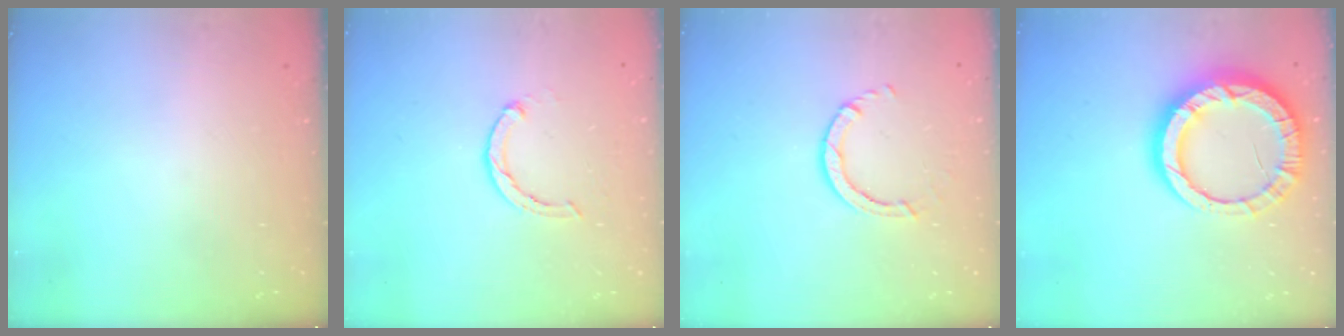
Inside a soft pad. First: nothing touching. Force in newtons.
{"total": 2.4, "press": 2.4, "slide": 0.4}
{"total": 3.0, "press": 3.0, "slide": 0.4}
{"total": 17.0, "press": 16.9, "slide": 1.6}